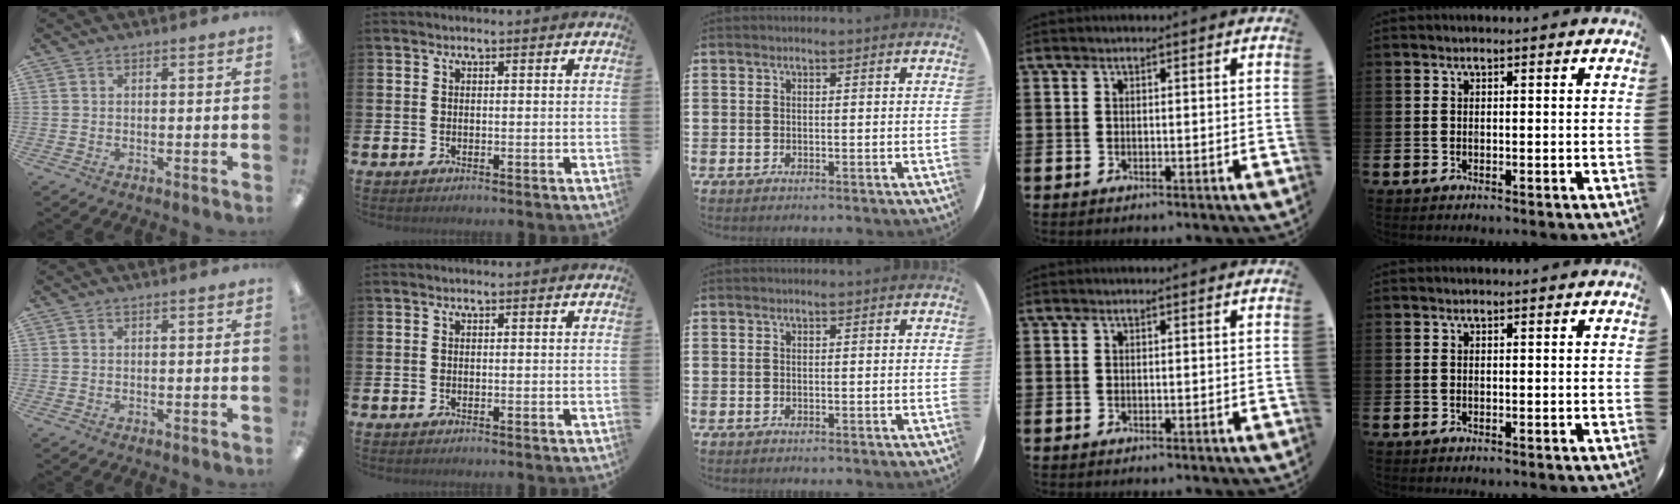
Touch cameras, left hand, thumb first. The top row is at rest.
{}